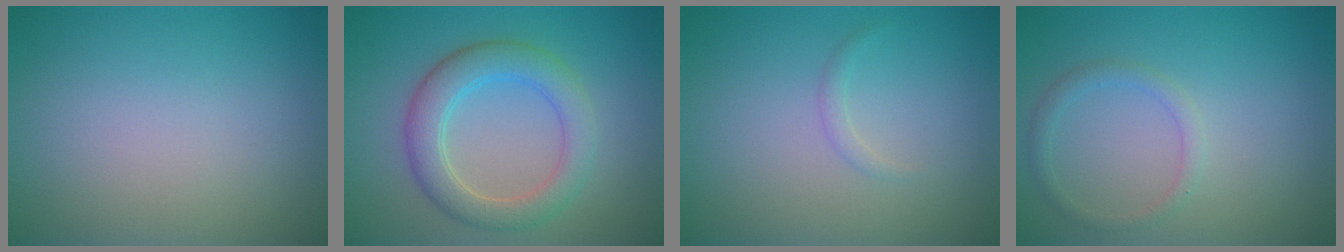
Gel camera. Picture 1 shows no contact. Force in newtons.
{"total": 4.5, "press": 4.5, "slide": 0.3}
{"total": 0.7, "press": 0.7, "slide": 0.0}
{"total": 1.4, "press": 1.4, "slide": 0.1}